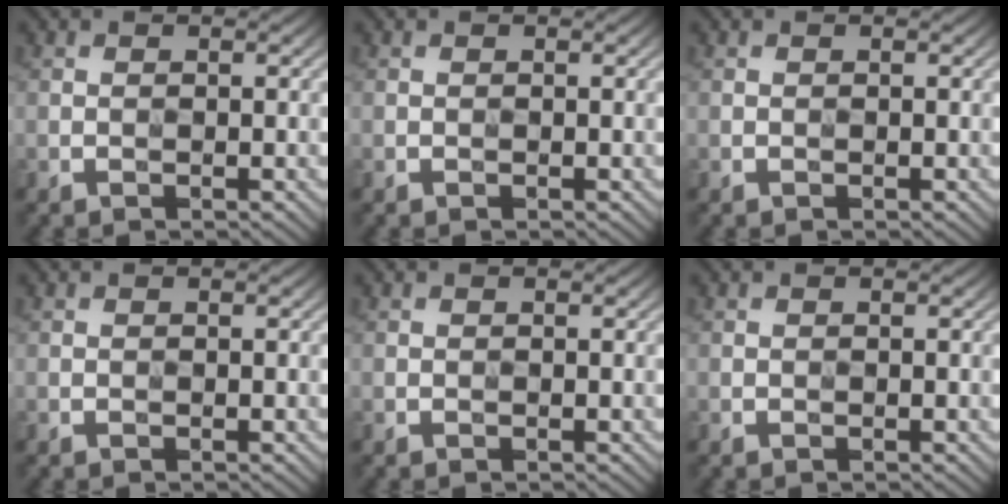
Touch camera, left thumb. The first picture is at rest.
{"total": 0.0}
{"total": 0.0}
{"total": 0.0}
{"total": 0.0}
{"total": 0.0}